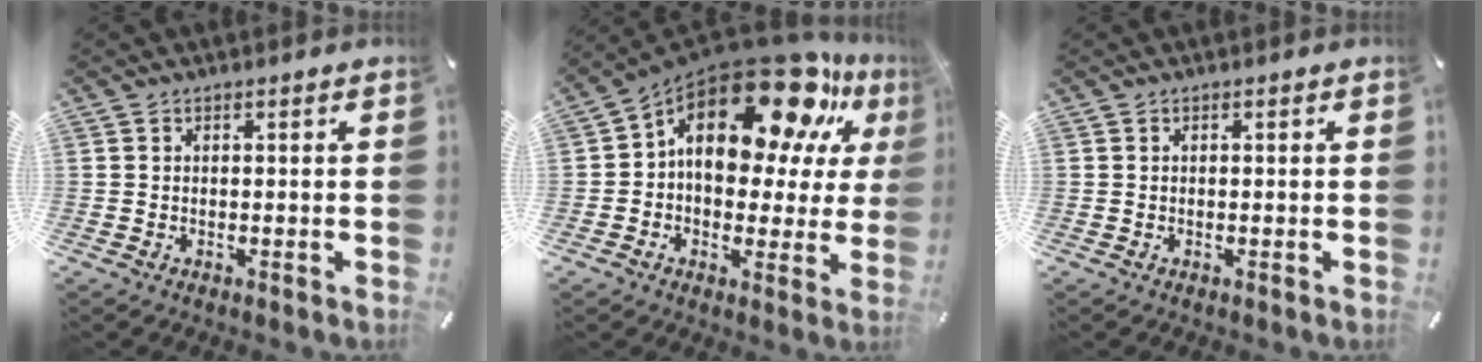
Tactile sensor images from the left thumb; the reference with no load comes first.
{"total": 23.5, "force": [12.3, 12.7, 15.5], "torque": [-0.235, -0.080, 0.209]}
{"total": 0.0}